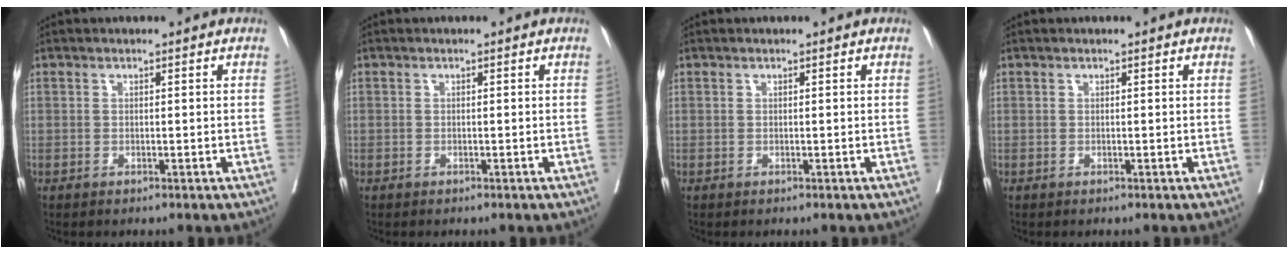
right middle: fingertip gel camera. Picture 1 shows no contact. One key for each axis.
{"total": 0.0}
{"total": 0.0}
{"total": 0.0}